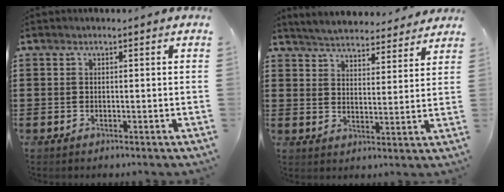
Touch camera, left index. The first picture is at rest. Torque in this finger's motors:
{"motor_torque": [0.63, -1.51, -0.24, -0.21]}